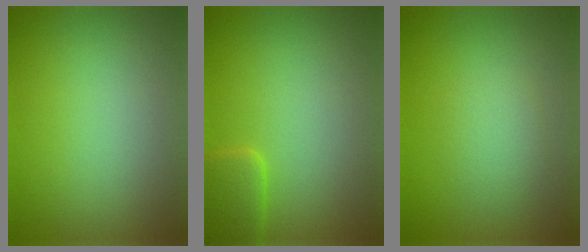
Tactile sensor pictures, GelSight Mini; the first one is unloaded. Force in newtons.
{"total": 2.5, "press": 2.5, "slide": 0.2}
{"total": 2.1, "press": 2.1, "slide": 0.0}